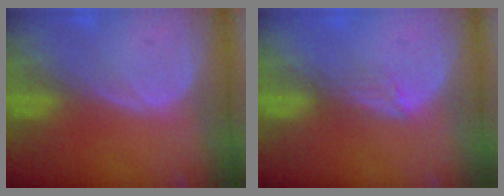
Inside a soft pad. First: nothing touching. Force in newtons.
{"total": 2.0, "press": 1.6, "slide": 1.3}